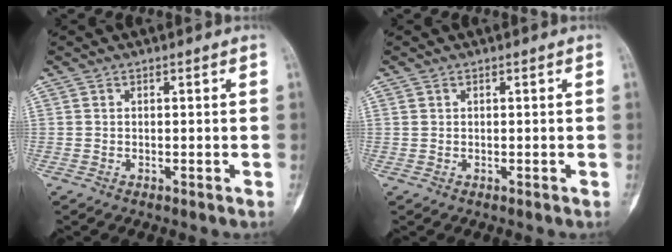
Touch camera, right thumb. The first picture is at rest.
{"total": 0.6, "force": [0.3, 0.4, 0.3], "torque": [-0.002, 0.004, 0.005]}